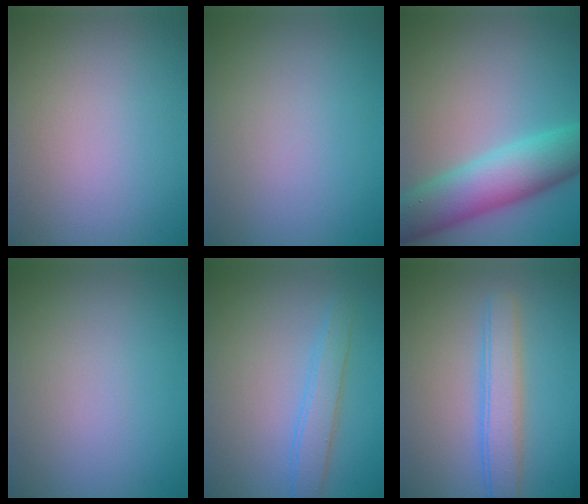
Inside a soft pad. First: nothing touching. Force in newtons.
{"total": 0.0}
{"total": 8.2, "press": 8.2, "slide": 0.1}
{"total": 0.0}
{"total": 2.5, "press": 2.5, "slide": 0.1}
{"total": 3.6, "press": 3.6, "slide": 0.1}